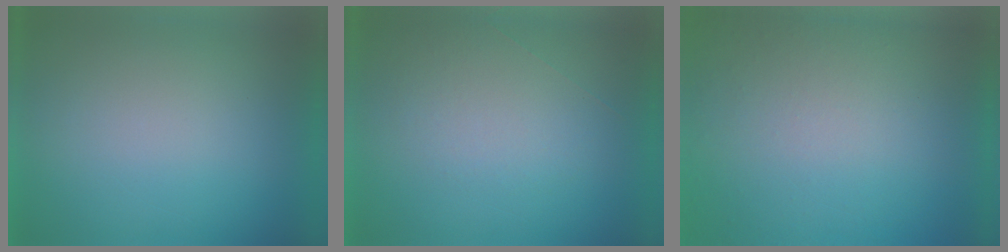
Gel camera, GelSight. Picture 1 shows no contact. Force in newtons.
{"total": 1.0}
{"total": 8.3}